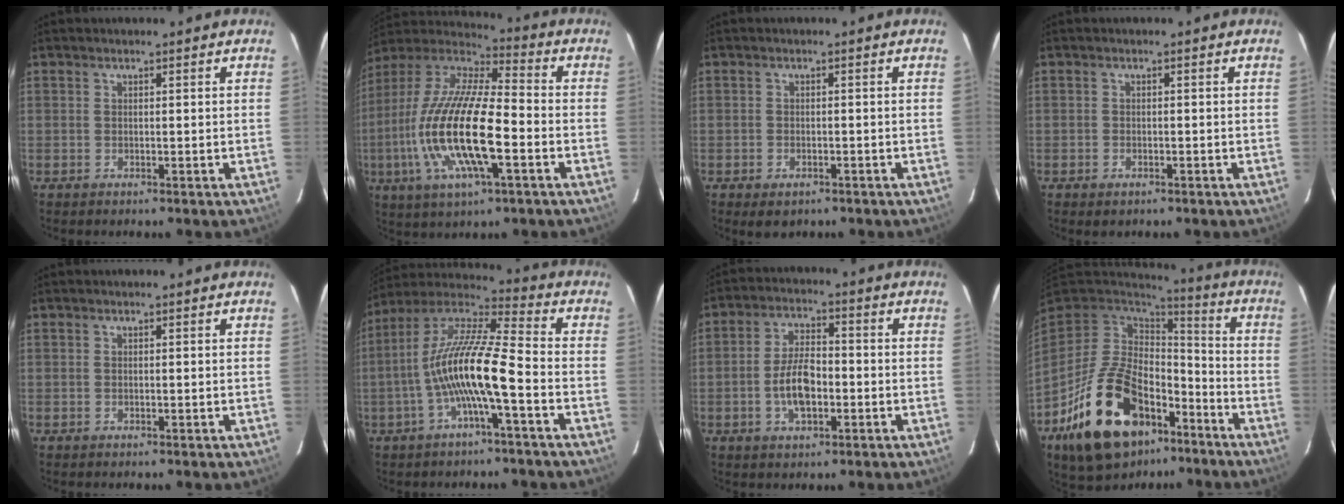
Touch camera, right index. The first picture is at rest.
{"total": 21.5, "force": [-5.4, 6.4, 19.8], "torque": [-0.398, -0.020, -0.108]}
{"total": 3.1, "force": [-1.8, 2.0, 1.5], "torque": [-0.033, -0.006, -0.024]}
{"total": 1.5, "force": [-1.0, 1.0, 0.6], "torque": [-0.013, -0.001, -0.015]}
{"total": 0.0}
{"total": 14.2, "force": [-4.0, 1.5, 13.6], "torque": [-0.257, 0.010, -0.083]}
{"total": 8.1, "force": [-2.2, 3.9, 6.8], "torque": [-0.134, 0.007, -0.036]}
{"total": 24.8, "force": [-12.9, 14.1, 15.8], "torque": [-0.315, -0.003, -0.196]}